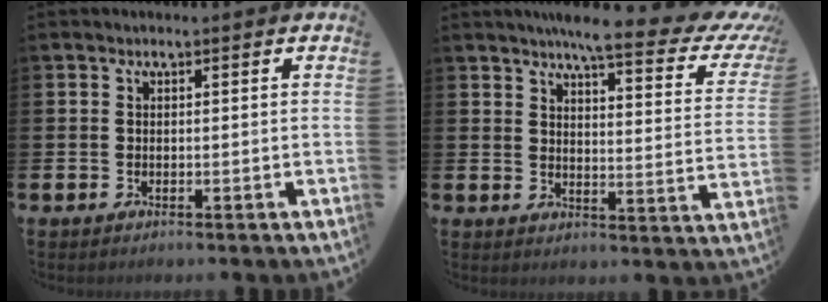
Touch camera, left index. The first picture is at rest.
{"total": 7.6, "force": [6.2, 1.2, 4.2], "torque": [-0.071, -0.046, 0.097]}